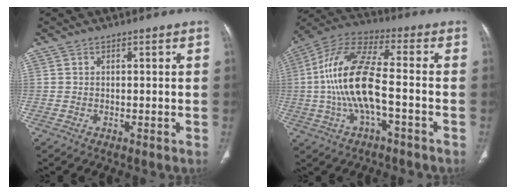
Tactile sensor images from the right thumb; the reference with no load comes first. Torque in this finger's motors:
{"motor_torque": [2.02, 2.99, 2.14, -0.21, 0.76]}